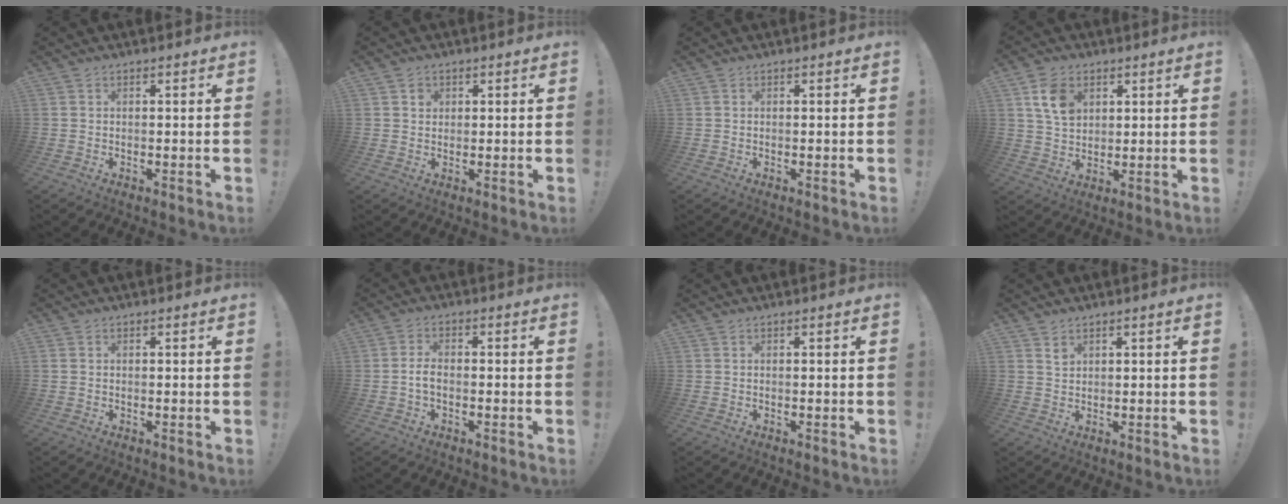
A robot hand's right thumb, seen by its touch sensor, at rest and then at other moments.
{"total": 2.0, "force": [0.8, 1.8, 0.3], "torque": [0.007, -0.004, 0.011]}
{"total": 0.0}
{"total": 9.4, "force": [3.9, 7.0, 4.9], "torque": [-0.071, -0.005, 0.076]}
{"total": 0.8, "force": [0.2, 0.7, 0.3], "torque": [-0.014, 0.005, 0.005]}
{"total": 3.8, "force": [-1.1, 2.0, 3.1], "torque": [-0.065, 0.011, -0.018]}
{"total": 0.0}
{"total": 1.9, "force": [1.5, 1.1, 0.6], "torque": [-0.002, -0.010, 0.026]}